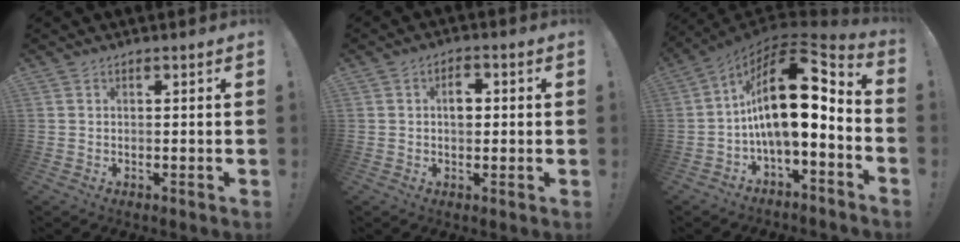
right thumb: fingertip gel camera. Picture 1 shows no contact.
{"total": 4.5, "force": [0.6, 3.1, 3.2], "torque": [-0.035, 0.001, 0.002]}
{"total": 19.8, "force": [2.9, 8.6, 17.5], "torque": [-0.304, -0.022, 0.050]}